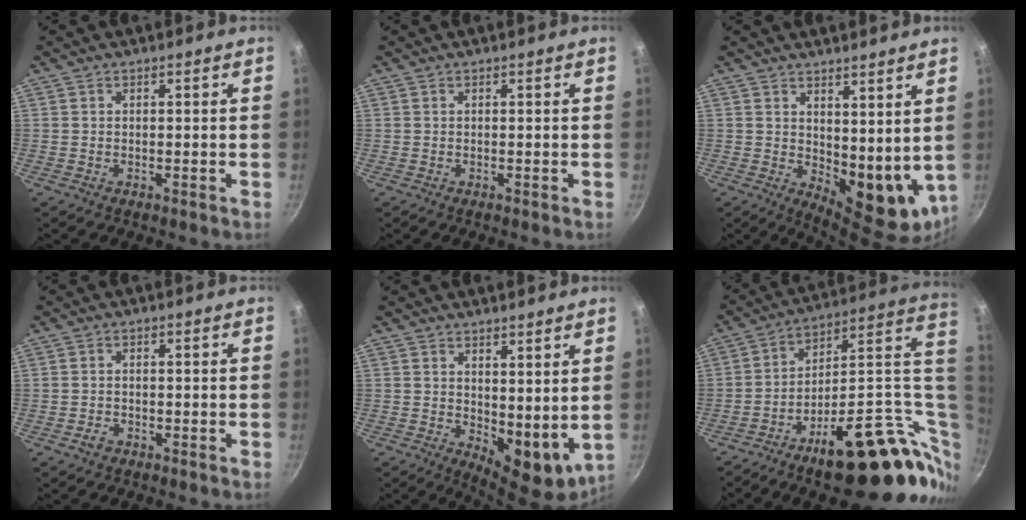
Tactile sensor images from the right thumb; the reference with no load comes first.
{"total": 0.0}
{"total": 12.1, "force": [4.7, 5.9, 9.5], "torque": [-0.112, -0.052, 0.082]}
{"total": 1.3, "force": [-0.7, 0.8, 0.6], "torque": [-0.014, 0.005, -0.015]}
{"total": 9.5, "force": [2.6, 4.7, 7.8], "torque": [-0.087, -0.035, 0.047]}
{"total": 27.9, "force": [-2.8, 12.6, 24.7], "torque": [-0.318, 0.019, -0.032]}